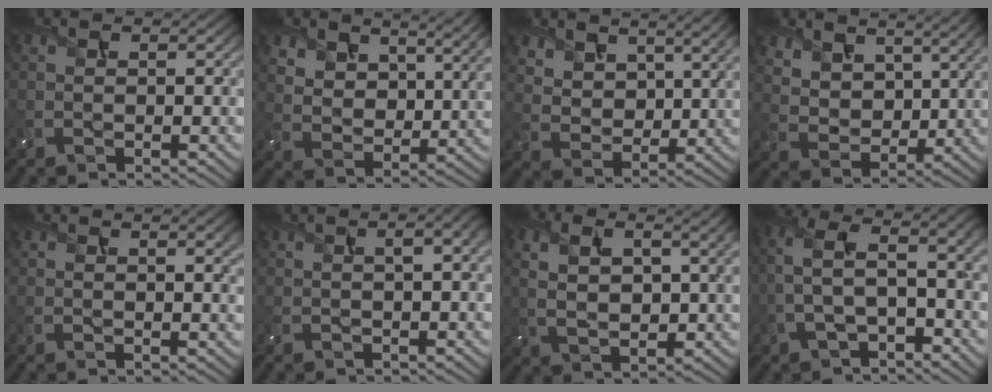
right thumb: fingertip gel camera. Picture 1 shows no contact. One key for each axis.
{"total": 9.2, "fx": 6.0, "fy": 5.1, "fz": 4.8, "tx": -0.112, "ty": -0.005, "tz": 0.102}
{"total": 7.9, "fx": 5.5, "fy": 4.3, "fz": 3.7, "tx": -0.099, "ty": -0.020, "tz": 0.110}
{"total": 9.0, "fx": 6.1, "fy": 4.9, "fz": 4.5, "tx": -0.125, "ty": -0.019, "tz": 0.120}
{"total": 1.9, "fx": 1.1, "fy": 0.5, "fz": 1.5, "tx": -0.024, "ty": -0.003, "tz": 0.020}
{"total": 2.2, "fx": 0.4, "fy": 0.4, "fz": 2.1, "tx": -0.035, "ty": 0.010, "tz": 0.005}
{"total": 8.2, "fx": 2.3, "fy": 3.8, "fz": 6.9, "tx": -0.157, "ty": -0.001, "tz": 0.039}
{"total": 8.5, "fx": -1.2, "fy": 4.0, "fz": 7.4, "tx": -0.176, "ty": 0.008, "tz": -0.030}